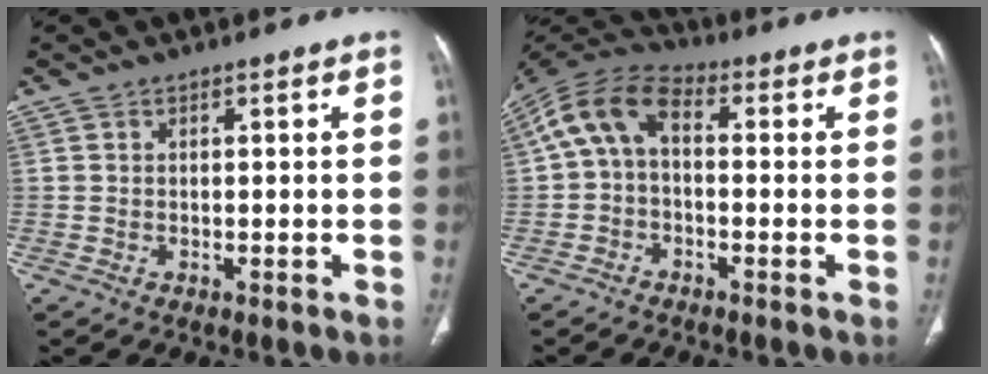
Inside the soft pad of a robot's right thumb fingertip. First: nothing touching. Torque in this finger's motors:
{"motor_torque": [0.18, 0.15, 1.06, -0.17, 0.34]}